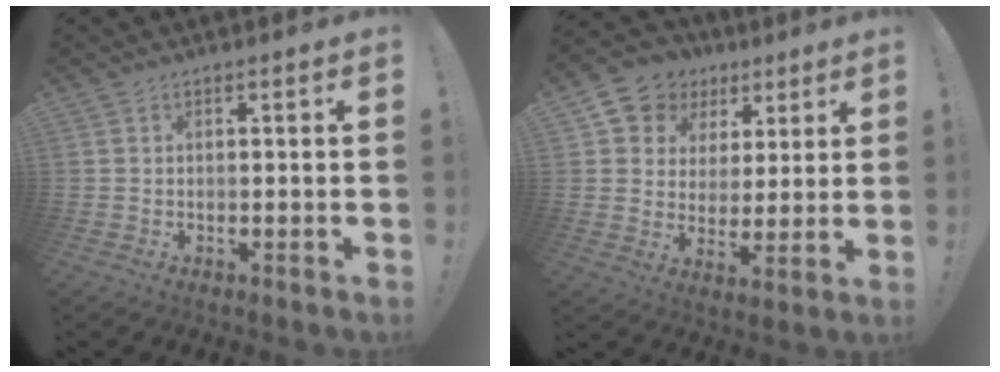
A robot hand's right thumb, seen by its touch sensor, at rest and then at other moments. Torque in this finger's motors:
{"motor_torque": [0.63, 2.25, 0.22, 0.18, 0.05]}